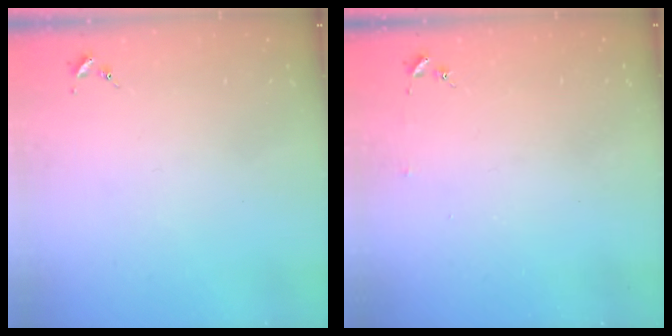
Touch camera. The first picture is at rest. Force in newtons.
{"total": 2.5, "press": 2.5, "slide": 0.2}